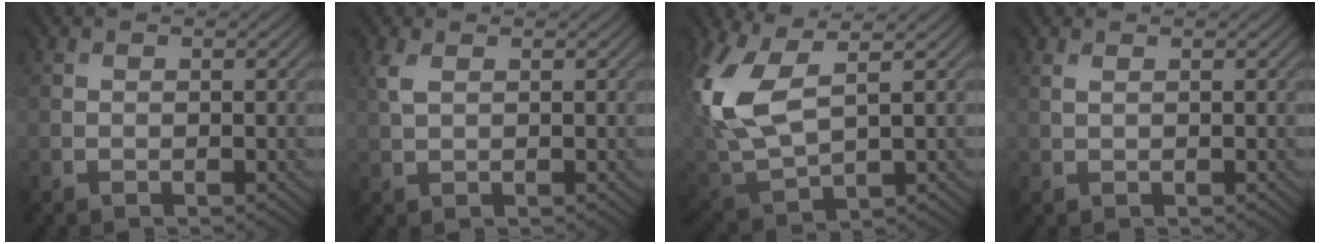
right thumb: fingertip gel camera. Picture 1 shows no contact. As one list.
[{"total": 2.0, "force": [0.9, 0.9, 1.6], "torque": [-0.048, 0.004, 0.020]}, {"total": 10.8, "force": [3.2, 5.4, 8.9], "torque": [-0.226, -0.004, 0.065]}, {"total": 0.8, "force": [0.5, 0.2, 0.6], "torque": [-0.017, 0.003, 0.011]}]